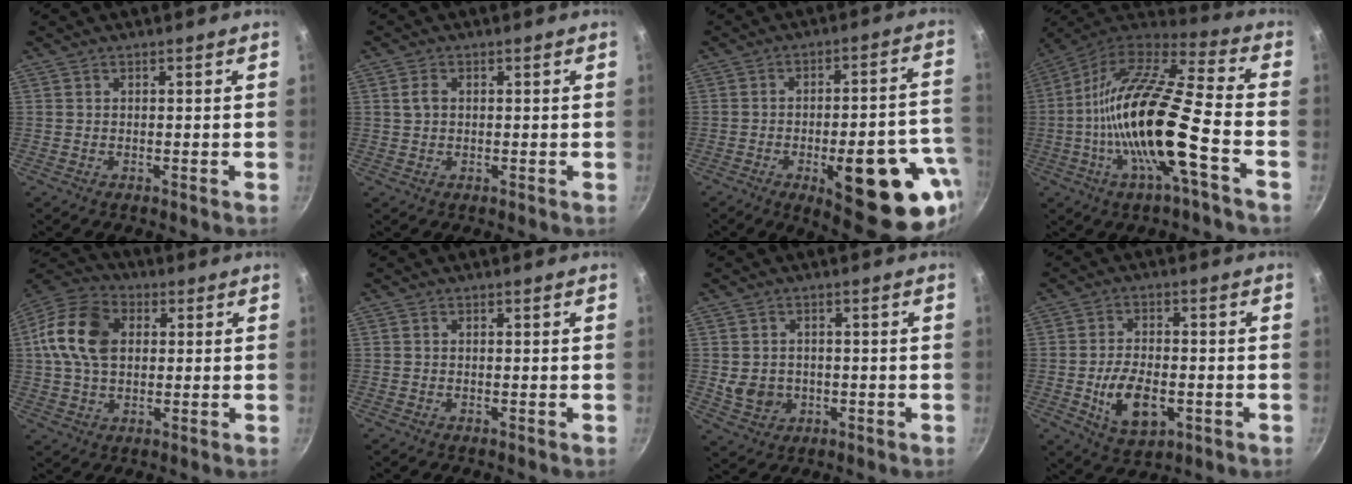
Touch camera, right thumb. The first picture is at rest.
{"total": 2.3, "force": [0.4, 1.7, 1.5], "torque": [-0.024, 0.004, 0.005]}
{"total": 22.5, "force": [-8.3, 8.1, 19.3], "torque": [-0.203, 0.023, -0.100]}
{"total": 22.2, "force": [-5.9, 5.5, 20.8], "torque": [-0.370, 0.032, -0.123]}
{"total": 15.1, "force": [2.4, 10.6, 10.4], "torque": [-0.180, 0.021, 0.027]}
{"total": 0.0}
{"total": 5.6, "force": [-0.5, 4.8, 2.8], "torque": [-0.036, 0.005, 0.001]}
{"total": 10.1, "force": [-2.5, 5.6, 8.0], "torque": [-0.129, 0.007, -0.036]}